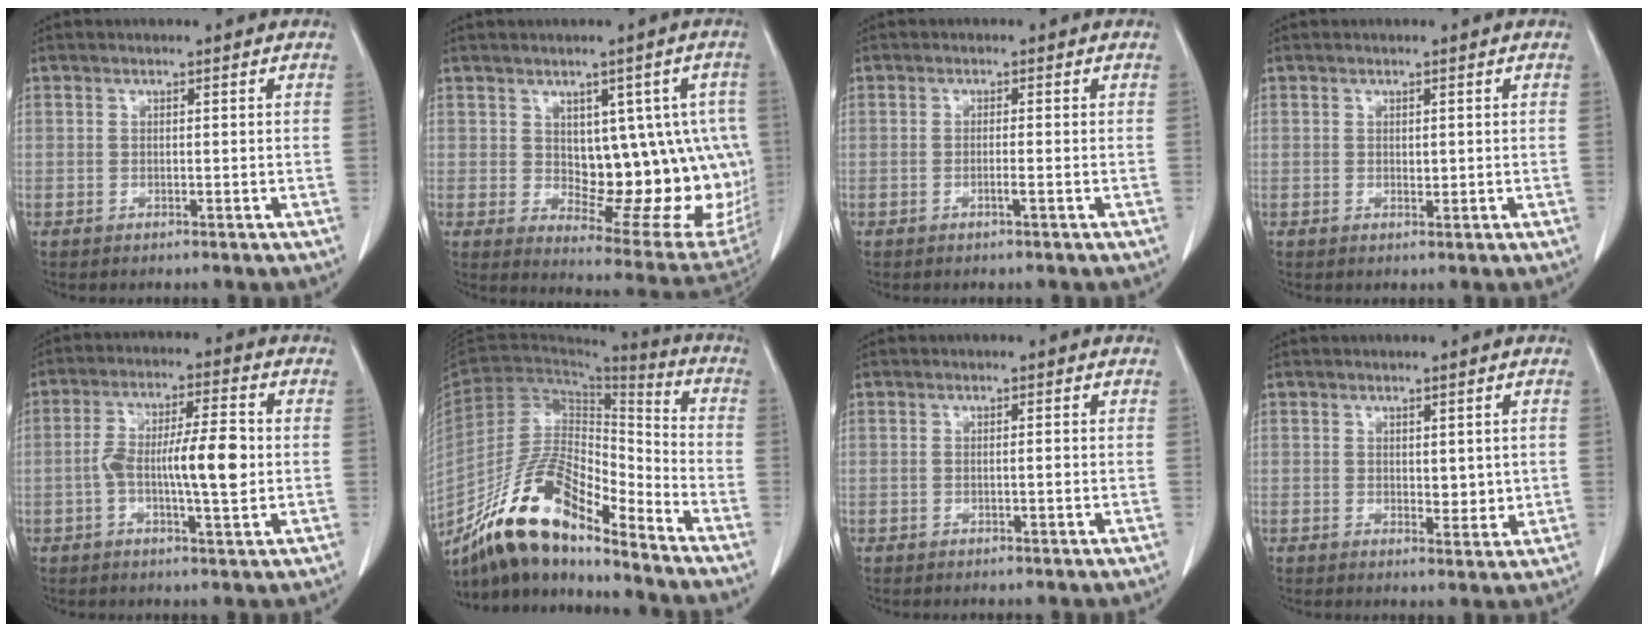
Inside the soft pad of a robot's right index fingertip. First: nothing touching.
{"total": 16.4, "force": [0.9, 8.1, 14.3], "torque": [-0.147, 0.007, 0.034]}
{"total": 1.2, "force": [-0.5, -0.3, 1.0], "torque": [-0.020, -0.001, -0.009]}
{"total": 0.7, "force": [0.2, 0.4, 0.6], "torque": [-0.009, -0.003, 0.005]}
{"total": 9.9, "force": [-0.9, 1.8, 9.7], "torque": [-0.172, 0.012, -0.018]}
{"total": 18.0, "force": [-13.8, 4.8, 10.5], "torque": [-0.192, 0.011, -0.252]}
{"total": 0.7, "force": [-0.1, 0.0, 0.7], "torque": [-0.013, 0.000, -0.001]}
{"total": 2.9, "force": [0.4, 1.5, 2.4], "torque": [-0.030, -0.009, 0.012]}